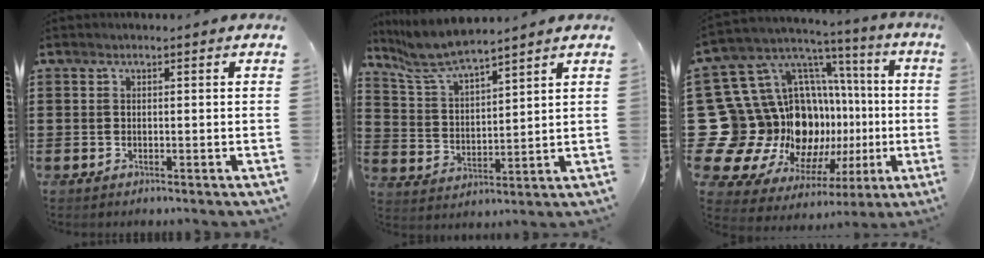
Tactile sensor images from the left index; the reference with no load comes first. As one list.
[{"total": 7.2, "force": [6.6, 1.0, 2.7], "torque": [-0.079, -0.026, 0.117]}, {"total": 21.8, "force": [-1.2, 18.4, 11.6], "torque": [-0.265, -0.068, 0.043]}]